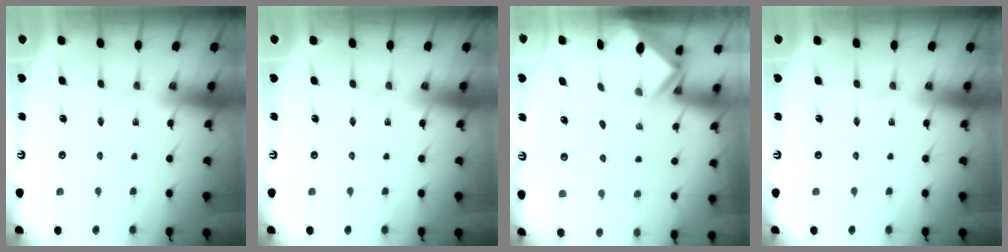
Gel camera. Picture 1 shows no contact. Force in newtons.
{"total": 0.0}
{"total": 2.3, "press": 2.3, "slide": 0.2}
{"total": 0.0}